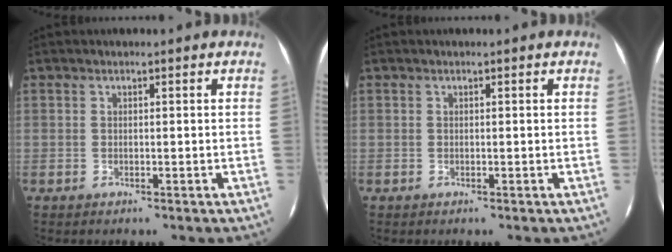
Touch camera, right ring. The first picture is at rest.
{"total": 0.0}